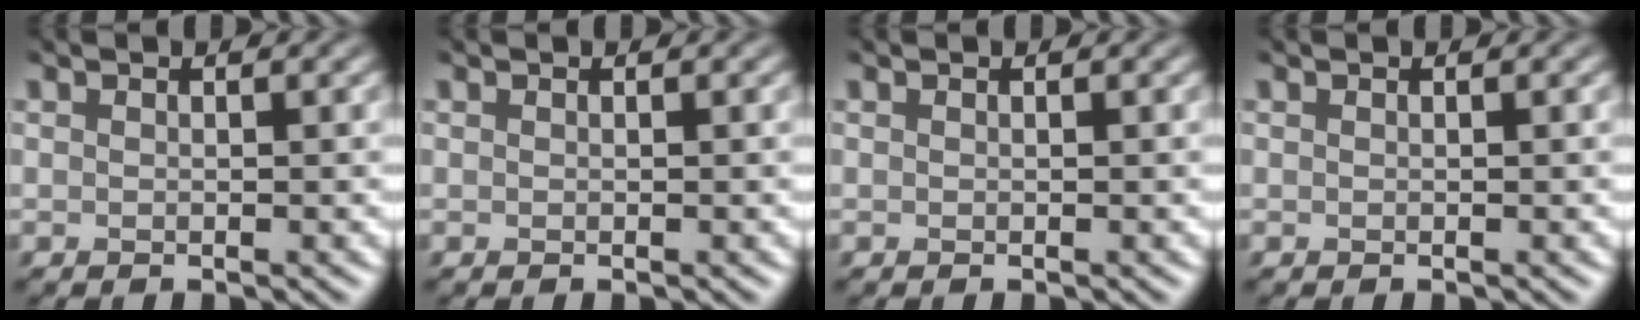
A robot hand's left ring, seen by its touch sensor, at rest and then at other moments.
{"total": 0.0}
{"total": 0.0}
{"total": 0.0}